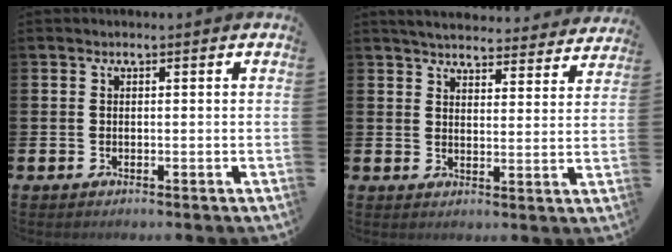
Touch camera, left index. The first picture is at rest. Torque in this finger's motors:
{"motor_torque": [1.06, -1.08, 0.15, 0.09]}